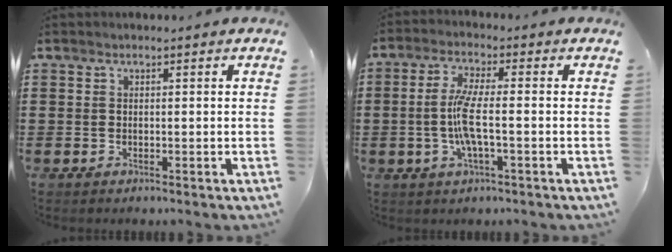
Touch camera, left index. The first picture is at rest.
{"total": 6.2, "force": [-1.2, 1.1, 6.0], "torque": [-0.136, -0.009, -0.032]}